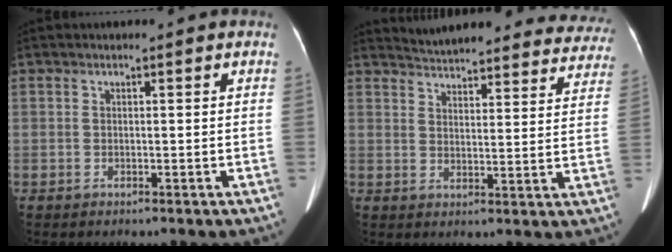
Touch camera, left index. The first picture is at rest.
{"total": 24.0, "force": [22.6, 5.2, 6.2], "torque": [-0.088, -0.044, 0.265]}